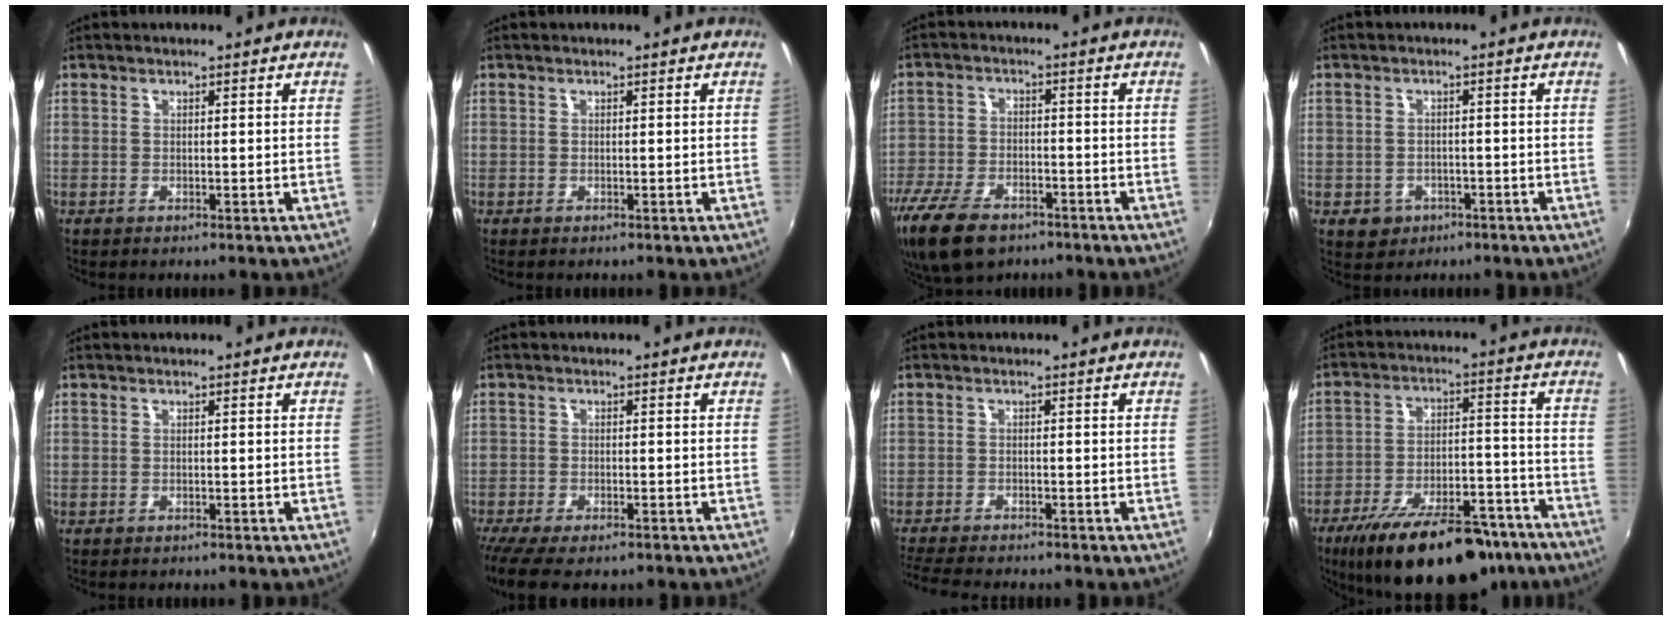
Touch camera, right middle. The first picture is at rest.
{"total": 0.0}
{"total": 14.0, "force": [-9.5, 6.8, 7.7], "torque": [-0.193, -0.038, -0.173]}
{"total": 4.8, "force": [-2.1, 4.0, 1.4], "torque": [-0.039, -0.004, -0.025]}
{"total": 0.7, "force": [-0.6, 0.4, 0.1], "torque": [-0.005, -0.002, -0.008]}
{"total": 8.9, "force": [-7.2, 2.3, 4.7], "torque": [-0.113, -0.042, -0.122]}
{"total": 8.4, "force": [-7.6, 1.2, 3.4], "torque": [-0.091, -0.027, -0.128]}
{"total": 24.7, "force": [-19.0, 8.9, 13.1], "torque": [-0.222, -0.010, -0.265]}